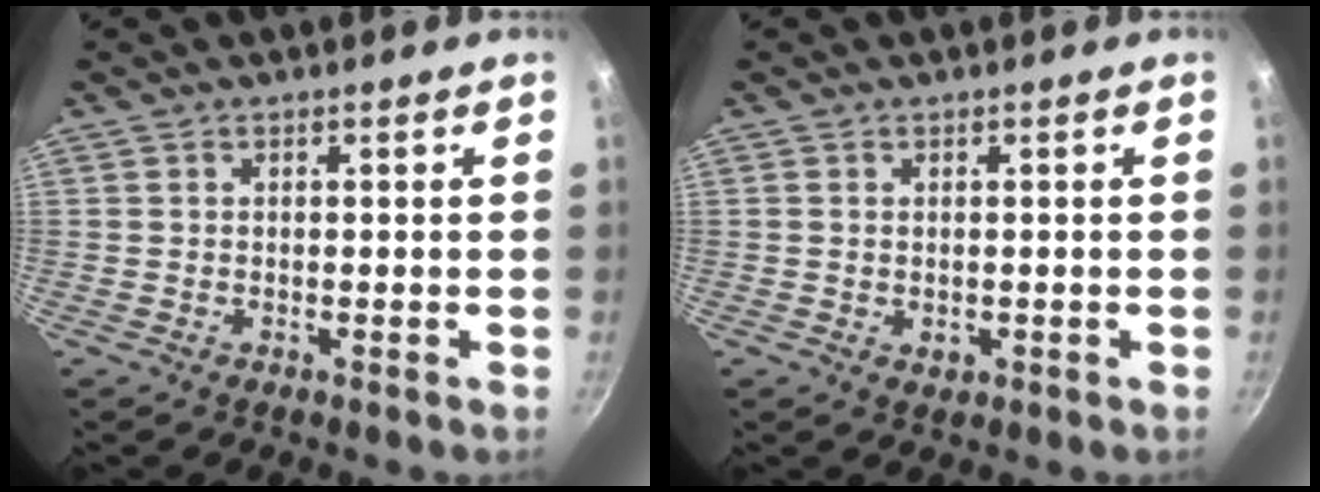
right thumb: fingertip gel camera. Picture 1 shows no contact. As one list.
[{"total": 1.6, "force": [-0.2, 1.2, 1.1], "torque": [-0.014, -0.002, -0.002]}]